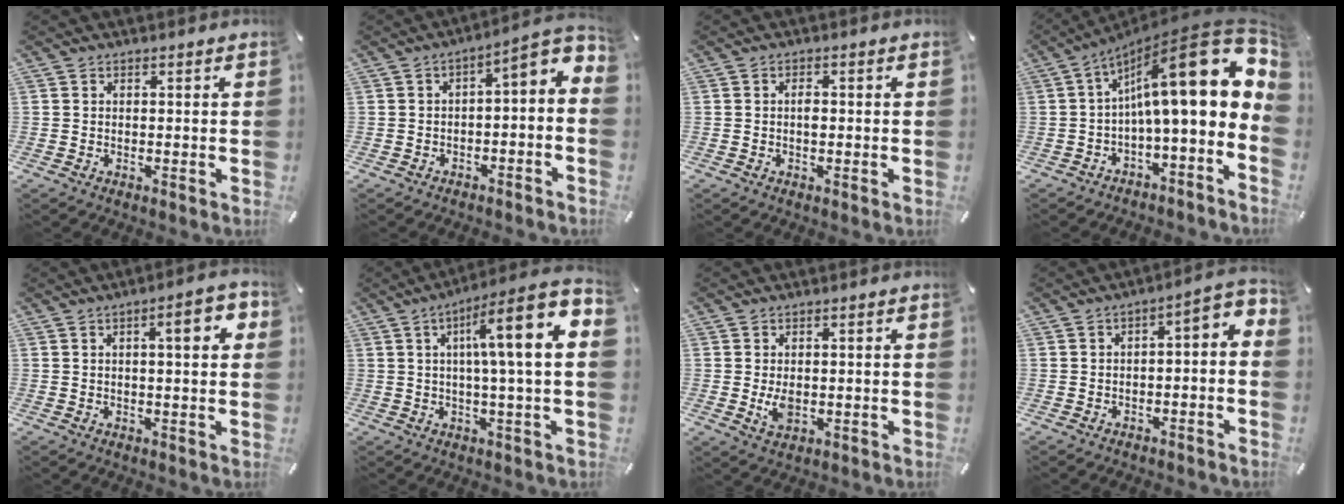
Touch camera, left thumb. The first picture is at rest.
{"total": 5.4, "force": [0.3, 2.4, 4.8], "torque": [-0.060, -0.024, -0.007]}
{"total": 1.7, "force": [-0.2, 0.9, 1.4], "torque": [-0.028, 0.002, -0.005]}
{"total": 24.2, "force": [5.8, 7.8, 22.2], "torque": [-0.339, -0.050, 0.093]}
{"total": 7.2, "force": [2.2, 1.9, 6.6], "torque": [-0.088, -0.008, 0.027]}
{"total": 14.0, "force": [4.0, 0.9, 13.4], "torque": [-0.213, -0.023, 0.048]}
{"total": 4.1, "force": [-0.4, 2.5, 3.1], "torque": [-0.077, -0.003, -0.010]}
{"total": 4.4, "force": [-2.0, 2.0, 3.3], "torque": [-0.050, 0.005, -0.043]}